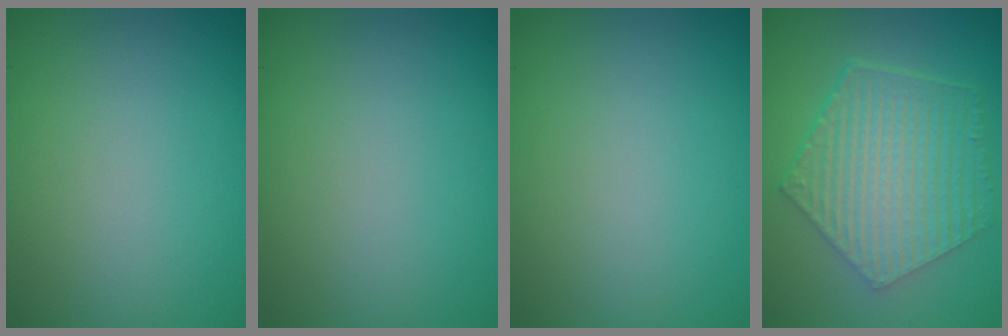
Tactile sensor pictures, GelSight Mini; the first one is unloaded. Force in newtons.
{"total": 0.0}
{"total": 0.0}
{"total": 6.8, "press": 4.9, "slide": 4.7}